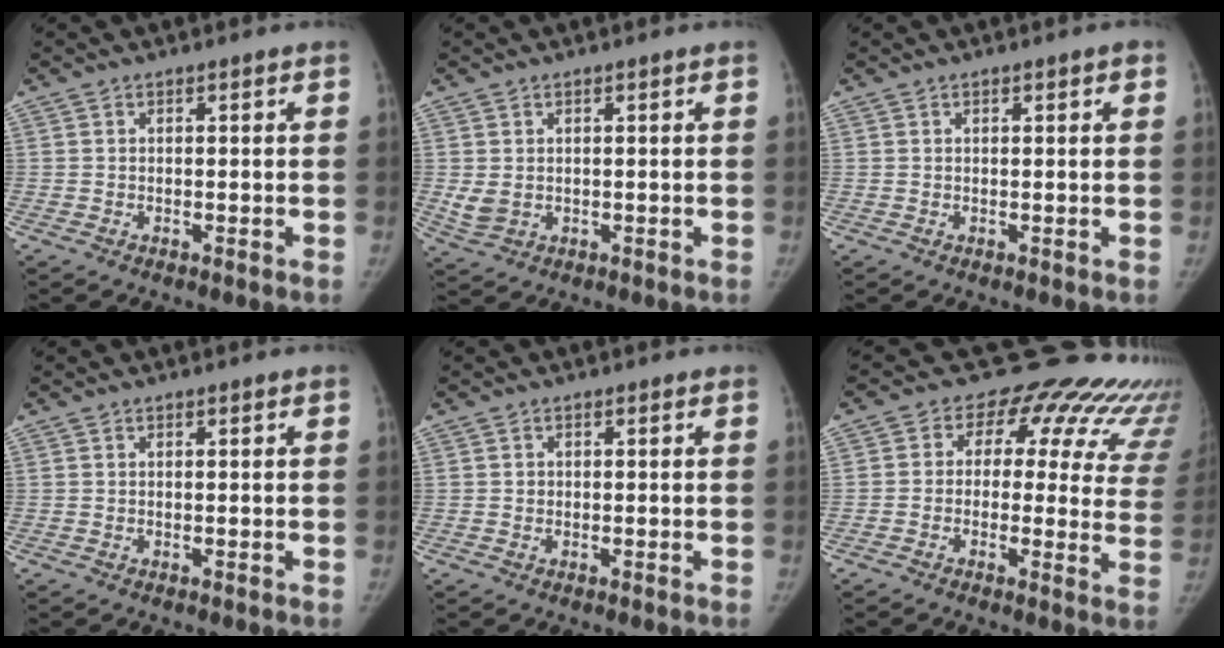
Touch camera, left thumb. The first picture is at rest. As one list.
[{"total": 3.2, "force": [0.3, 2.4, 2.1], "torque": [-0.039, -0.008, 0.015]}, {"total": 1.6, "force": [0.8, 0.6, 1.3], "torque": [-0.015, 0.003, 0.010]}, {"total": 0.0}, {"total": 0.7, "force": [0.0, 0.7, 0.1], "torque": [0.003, 0.002, 0.000]}, {"total": 21.4, "force": [16.2, 10.5, 9.4], "torque": [-0.079, -0.064, 0.162]}]